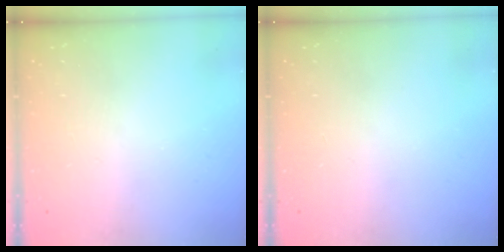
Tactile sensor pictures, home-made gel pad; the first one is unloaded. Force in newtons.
{"total": 0.0}